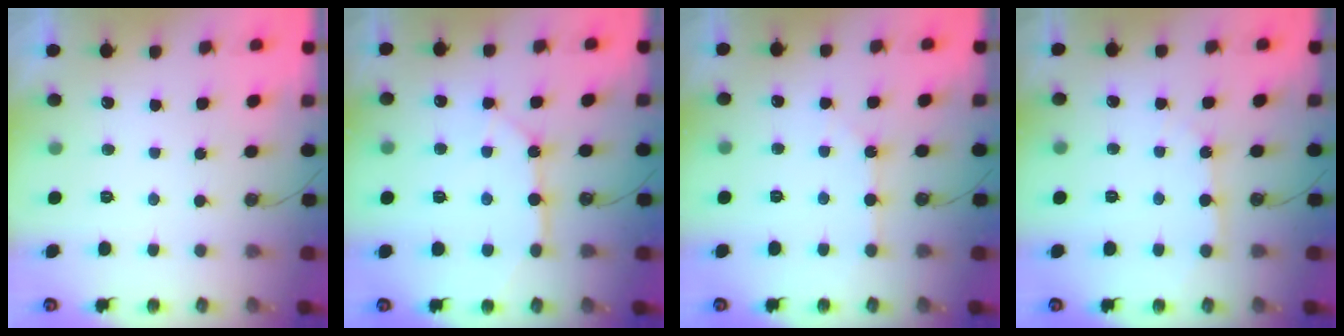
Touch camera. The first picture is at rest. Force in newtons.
{"total": 11.4, "press": 11.3, "slide": 1.1}
{"total": 2.3, "press": 2.2, "slide": 0.4}
{"total": 4.0, "press": 3.9, "slide": 0.5}